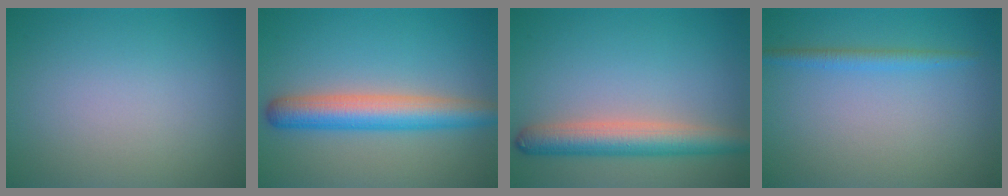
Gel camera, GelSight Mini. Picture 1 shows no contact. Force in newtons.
{"total": 5.5, "press": 5.5, "slide": 0.3}
{"total": 5.0, "press": 4.9, "slide": 0.2}
{"total": 1.6, "press": 1.6, "slide": 0.1}